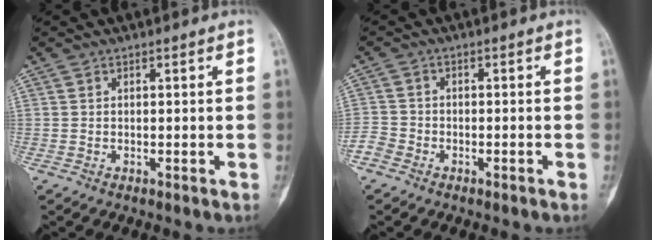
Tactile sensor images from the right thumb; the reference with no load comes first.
{"total": 3.0, "force": [-2.2, 1.9, 0.7], "torque": [-0.011, 0.012, -0.047]}